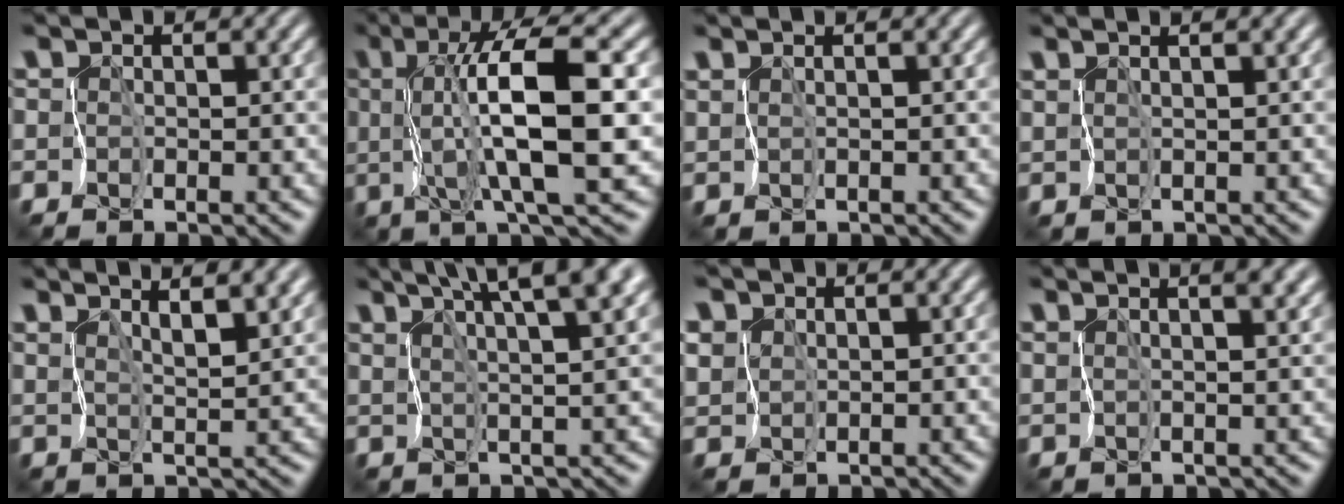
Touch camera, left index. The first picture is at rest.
{"total": 6.9, "force": [0.6, -0.2, 6.8], "torque": [-0.124, -0.008, 0.025]}
{"total": 1.4, "force": [0.5, -1.1, -0.7], "torque": [0.005, -0.012, 0.024]}
{"total": 1.6, "force": [1.4, -0.8, 0.1], "torque": [-0.004, -0.011, 0.032]}
{"total": 4.6, "force": [4.0, 0.0, 2.3], "torque": [-0.032, -0.003, 0.069]}
{"total": 8.2, "force": [6.0, 0.6, 5.6], "torque": [-0.090, 0.005, 0.094]}
{"total": 4.4, "force": [2.8, 3.1, 1.3], "torque": [-0.047, 0.010, 0.042]}
{"total": 2.8, "force": [2.2, 0.3, 1.8], "torque": [-0.025, -0.005, 0.038]}